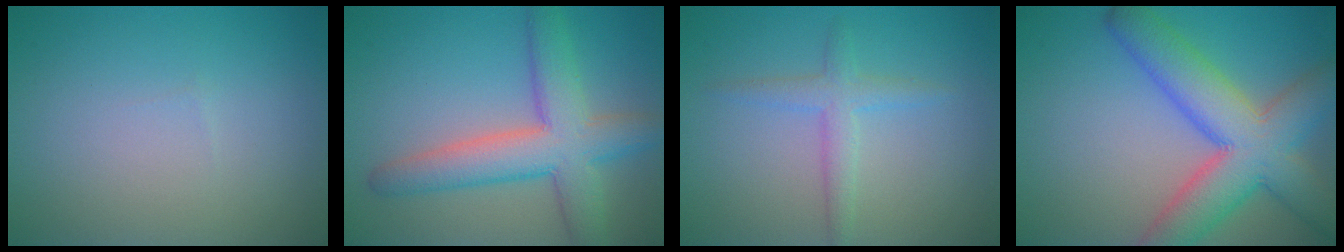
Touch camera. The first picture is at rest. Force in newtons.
{"total": 7.0, "press": 7.0, "slide": 0.4}
{"total": 2.3, "press": 2.3, "slide": 0.2}
{"total": 9.4, "press": 9.4, "slide": 0.4}